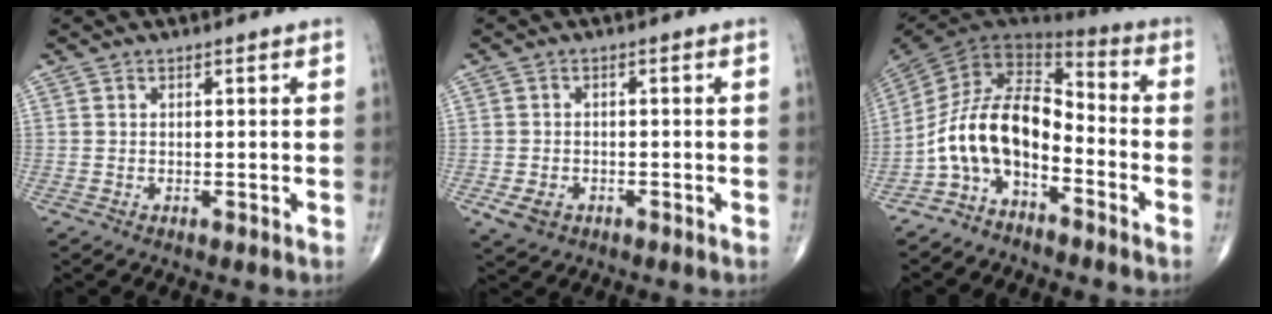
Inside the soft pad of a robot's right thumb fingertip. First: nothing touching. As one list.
[{"total": 3.5, "force": [-1.5, 2.5, 1.9], "torque": [-0.033, 0.002, -0.019]}, {"total": 13.2, "force": [-5.4, 7.3, 9.6], "torque": [-0.162, 0.086, -0.114]}]